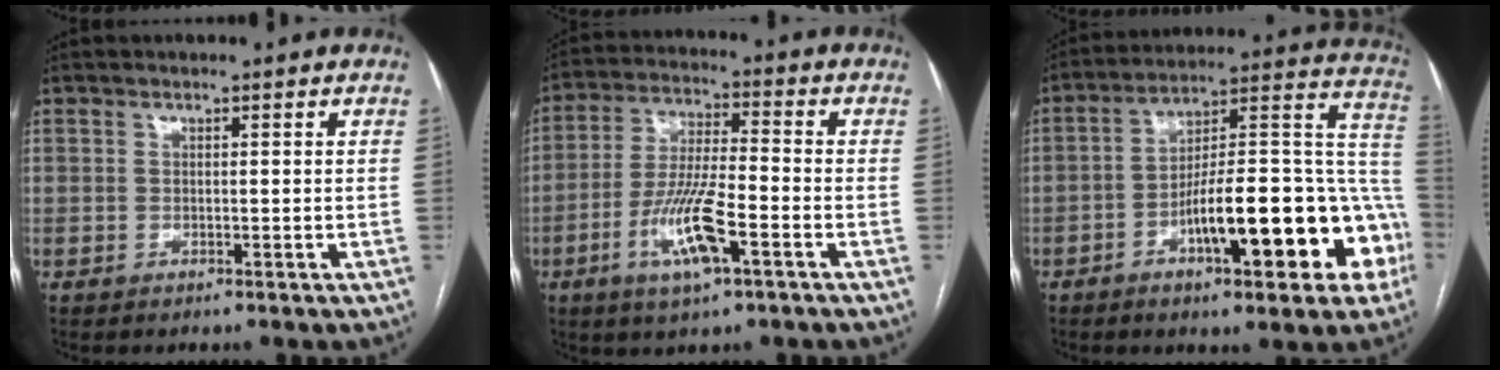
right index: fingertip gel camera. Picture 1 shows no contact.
{"total": 11.0, "force": [-4.6, 2.0, 9.8], "torque": [-0.197, -0.007, -0.083]}
{"total": 22.3, "force": [-7.9, 5.4, 20.2], "torque": [-0.220, 0.036, -0.104]}